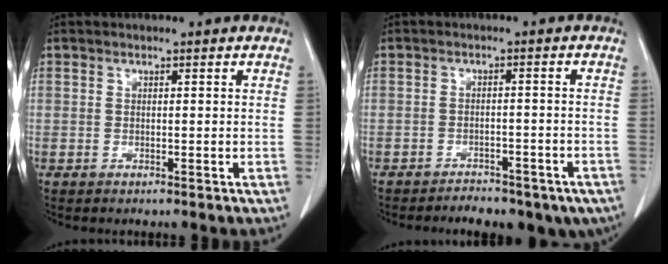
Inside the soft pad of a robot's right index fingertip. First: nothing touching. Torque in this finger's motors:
{"motor_torque": [1.04, -1.10, 0.46, 0.05]}